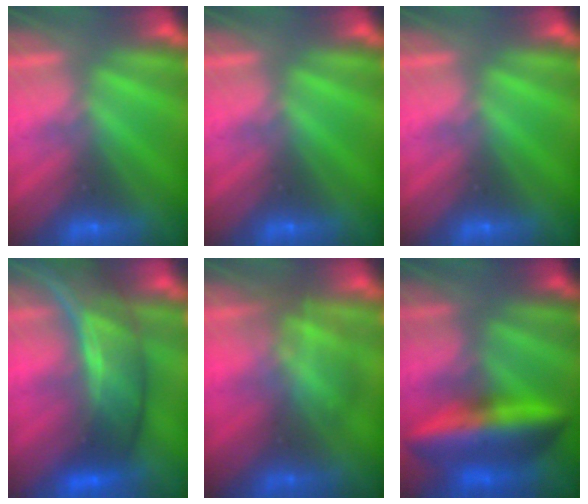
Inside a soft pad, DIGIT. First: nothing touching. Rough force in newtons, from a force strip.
{"total": 0.0}
{"total": 0.0}
{"total": 7.5}
{"total": 2.9}
{"total": 5.8}